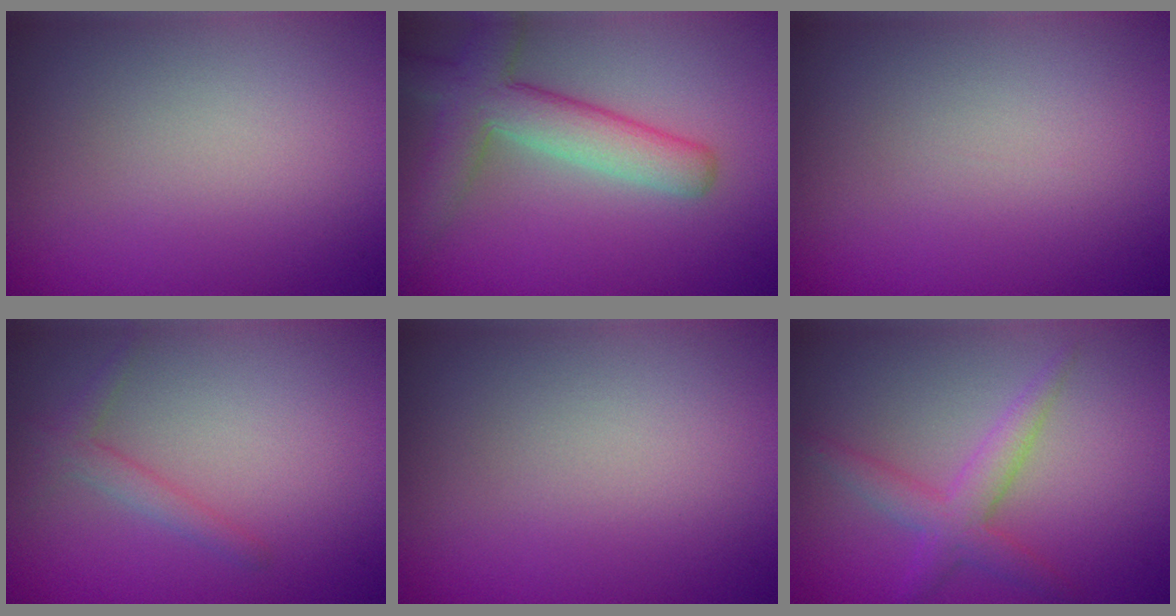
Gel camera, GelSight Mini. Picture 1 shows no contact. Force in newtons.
{"total": 5.6, "press": 5.6, "slide": 0.2}
{"total": 0.0}
{"total": 1.5, "press": 1.5, "slide": 0.1}
{"total": 0.0}
{"total": 2.9, "press": 2.9, "slide": 0.1}